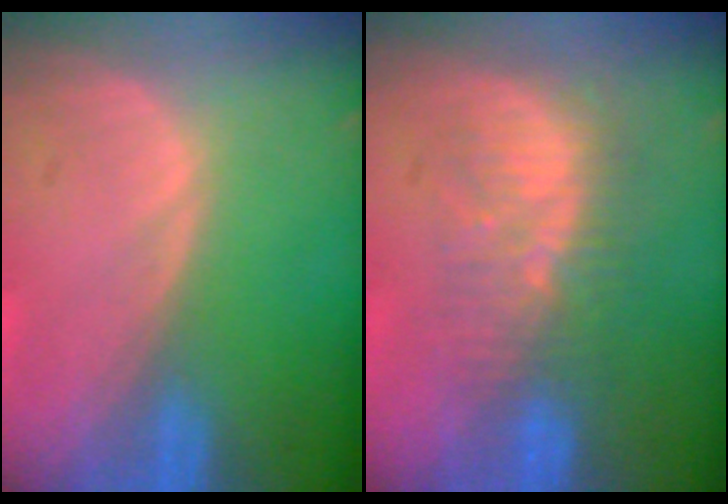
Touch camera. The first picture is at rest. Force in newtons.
{"total": 7.8, "press": 7.4, "slide": 2.6}